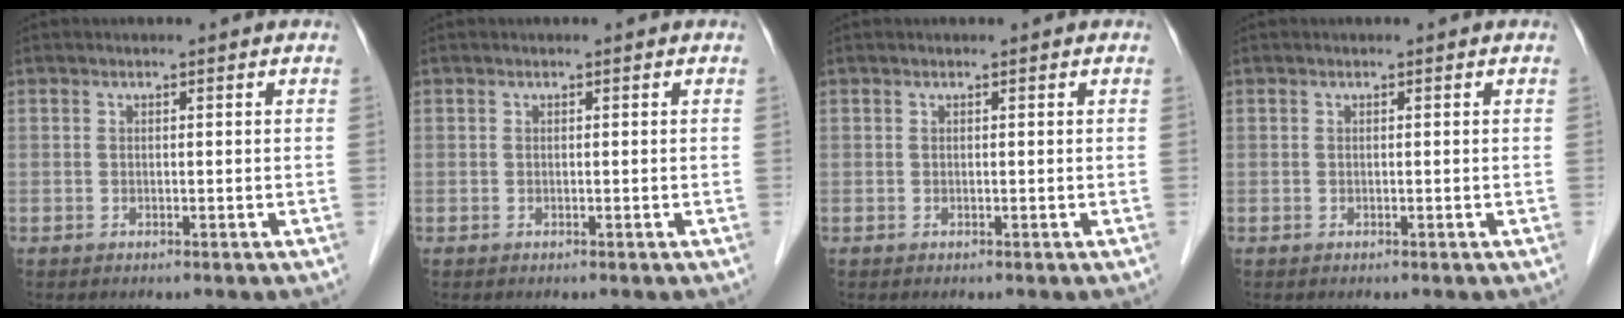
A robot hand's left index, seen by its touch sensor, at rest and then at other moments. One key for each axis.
{"total": 0.0}
{"total": 0.0}
{"total": 0.0}